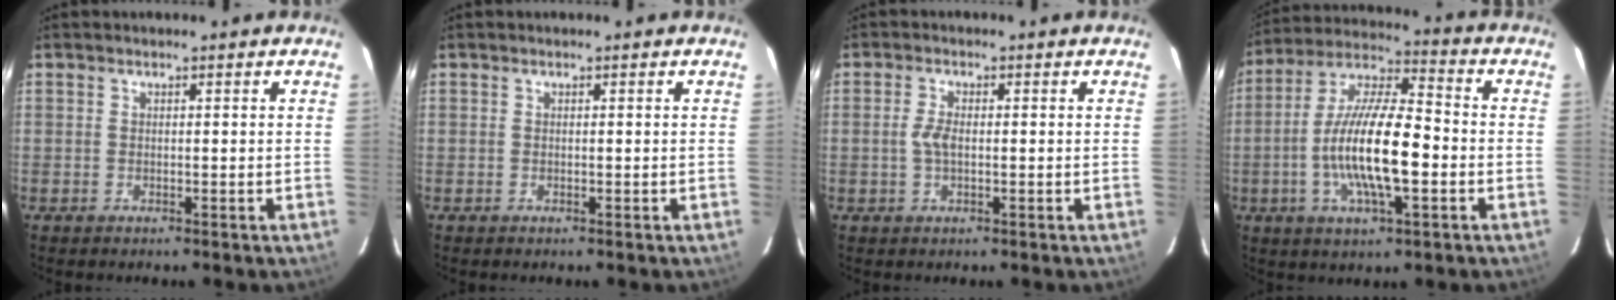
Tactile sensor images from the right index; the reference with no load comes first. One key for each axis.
{"total": 0.0}
{"total": 2.6, "fx": -0.3, "fy": 1.2, "fz": 2.3, "tx": -0.052, "ty": 0.002, "tz": -0.005}
{"total": 16.2, "fx": -3.3, "fy": 4.3, "fz": 15.2, "tx": -0.296, "ty": -0.003, "tz": -0.066}